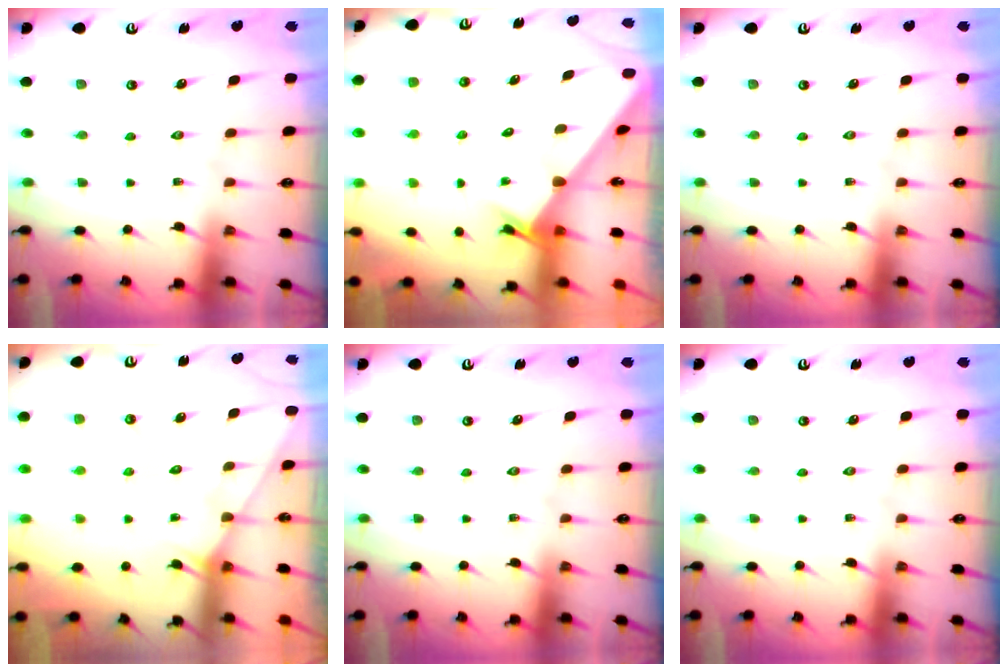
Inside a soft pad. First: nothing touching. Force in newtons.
{"total": 2.6, "press": 2.6, "slide": 0.2}
{"total": 0.0}
{"total": 1.8, "press": 1.8, "slide": 0.1}
{"total": 0.0}
{"total": 0.0}